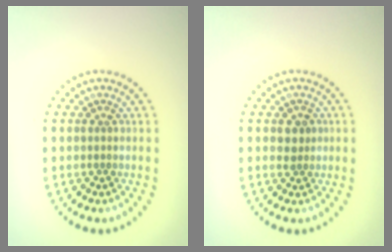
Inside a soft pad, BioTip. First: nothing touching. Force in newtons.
{"total": 1.5, "press": 1.5, "slide": 0.3}